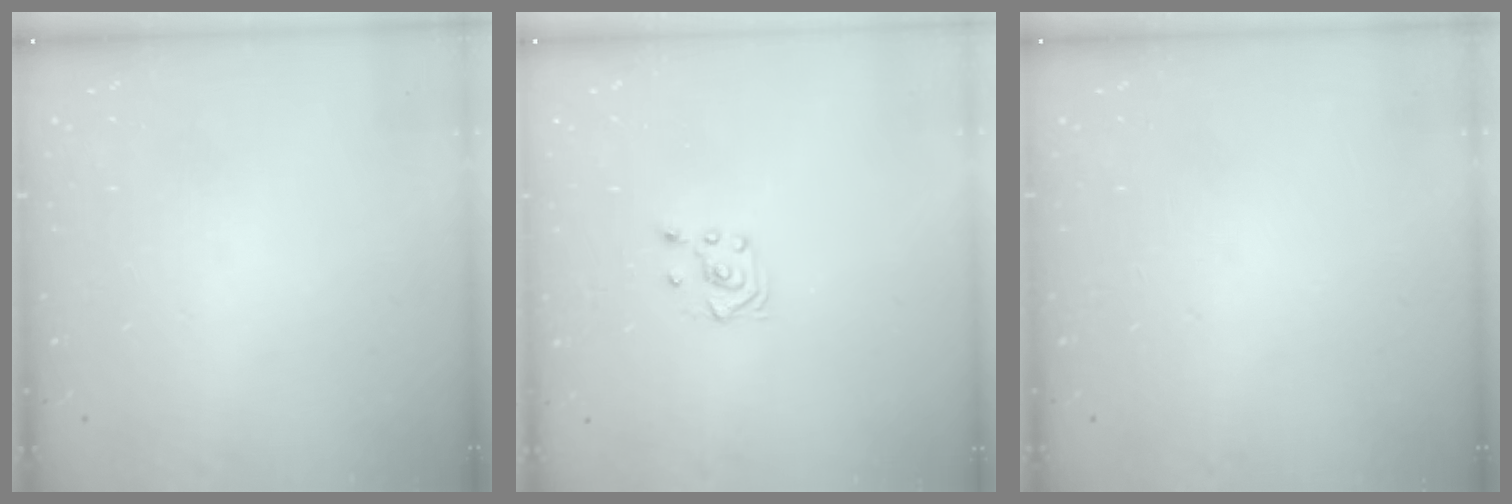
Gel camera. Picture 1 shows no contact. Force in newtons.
{"total": 3.4, "press": 3.3, "slide": 0.8}
{"total": 0.0}